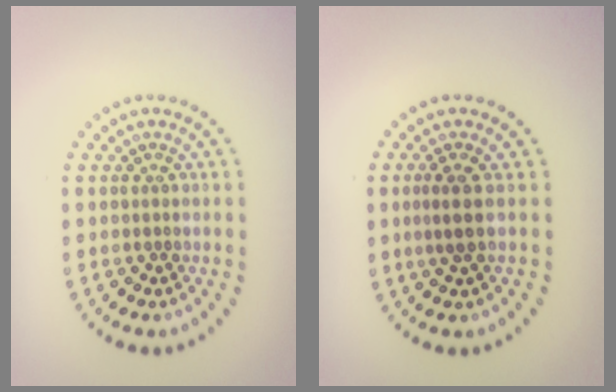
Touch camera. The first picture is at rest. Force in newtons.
{"total": 2.0, "press": 1.6, "slide": 1.2}